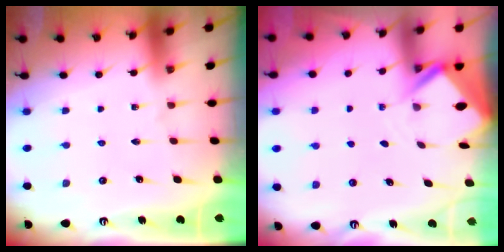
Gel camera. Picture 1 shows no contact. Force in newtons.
{"total": 3.3, "press": 3.3, "slide": 0.3}